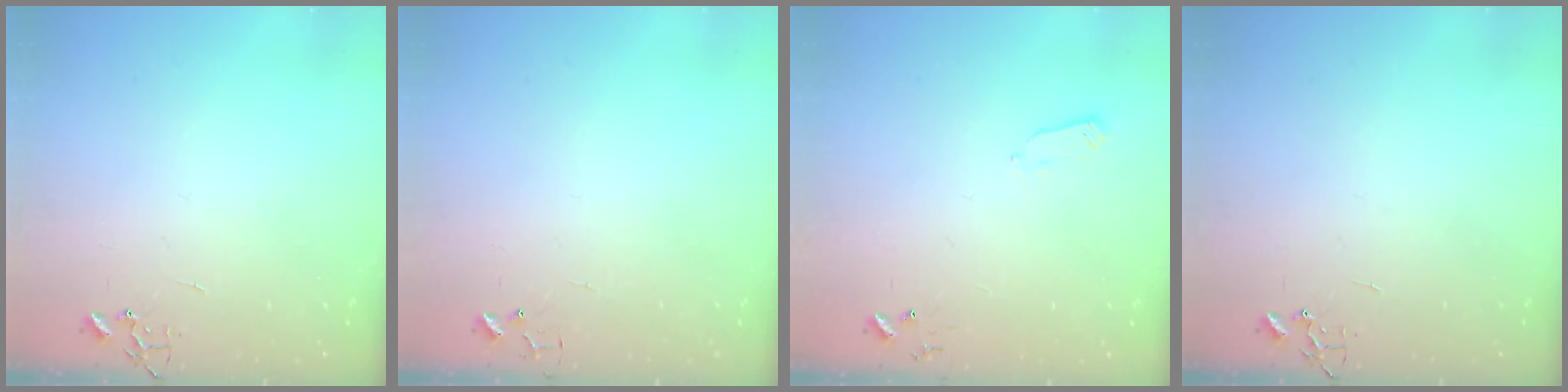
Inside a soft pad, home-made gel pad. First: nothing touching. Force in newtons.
{"total": 4.9, "press": 4.8, "slide": 0.4}
{"total": 2.4, "press": 2.3, "slide": 0.4}
{"total": 0.0}